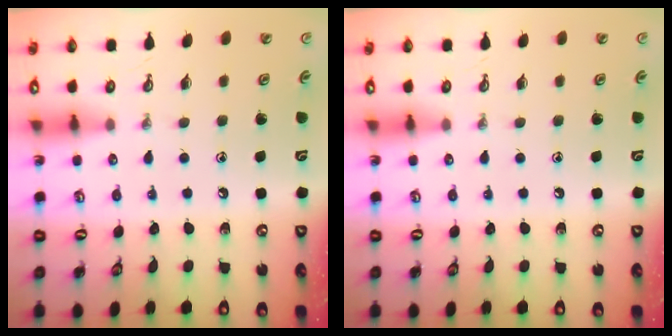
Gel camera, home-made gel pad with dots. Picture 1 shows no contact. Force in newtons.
{"total": 0.0}